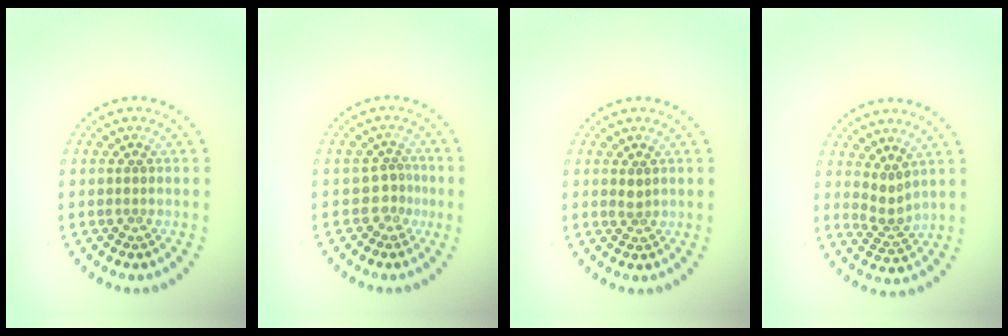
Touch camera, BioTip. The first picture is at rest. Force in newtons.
{"total": 1.7, "press": 1.2, "slide": 1.3}
{"total": 0.9, "press": 0.6, "slide": 0.6}
{"total": 2.1, "press": 1.4, "slide": 1.5}